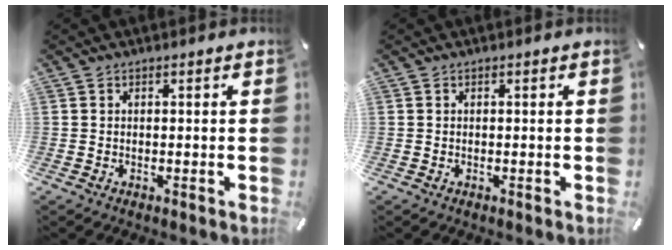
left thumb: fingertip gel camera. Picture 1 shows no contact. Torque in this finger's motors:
{"motor_torque": [0.00, 0.00, 0.00, 0.00, 0.00]}